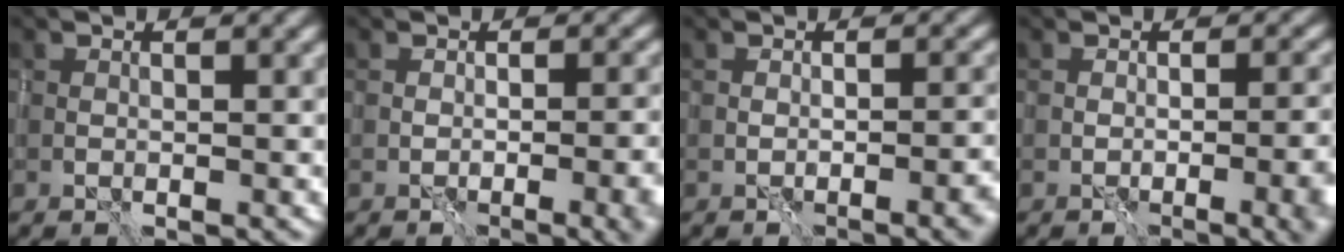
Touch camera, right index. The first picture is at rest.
{"total": 5.7, "force": [-2.2, 2.0, 4.9], "torque": [-0.043, 0.001, -0.019]}
{"total": 3.4, "force": [-1.6, 0.8, 2.9], "torque": [-0.034, 0.004, -0.021]}
{"total": 6.3, "force": [-2.2, 2.3, 5.5], "torque": [-0.052, -0.002, -0.018]}